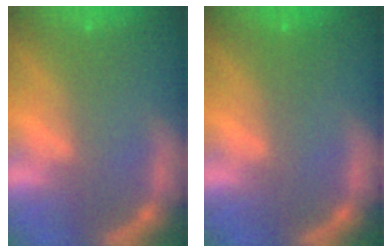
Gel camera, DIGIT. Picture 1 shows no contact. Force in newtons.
{"total": 1.0}